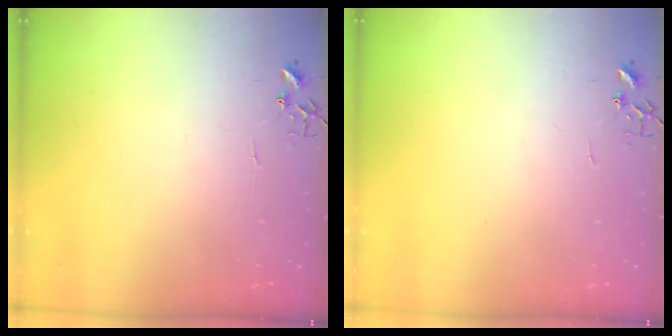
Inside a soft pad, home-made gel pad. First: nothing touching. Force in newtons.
{"total": 0.0}